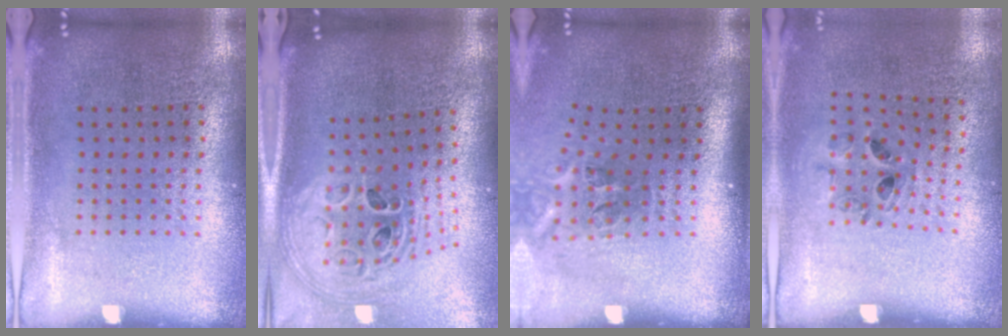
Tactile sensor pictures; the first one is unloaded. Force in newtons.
{"total": 2.3, "press": 1.7, "slide": 1.6}
{"total": 2.4, "press": 1.6, "slide": 1.8}
{"total": 1.0, "press": 0.8, "slide": 0.5}